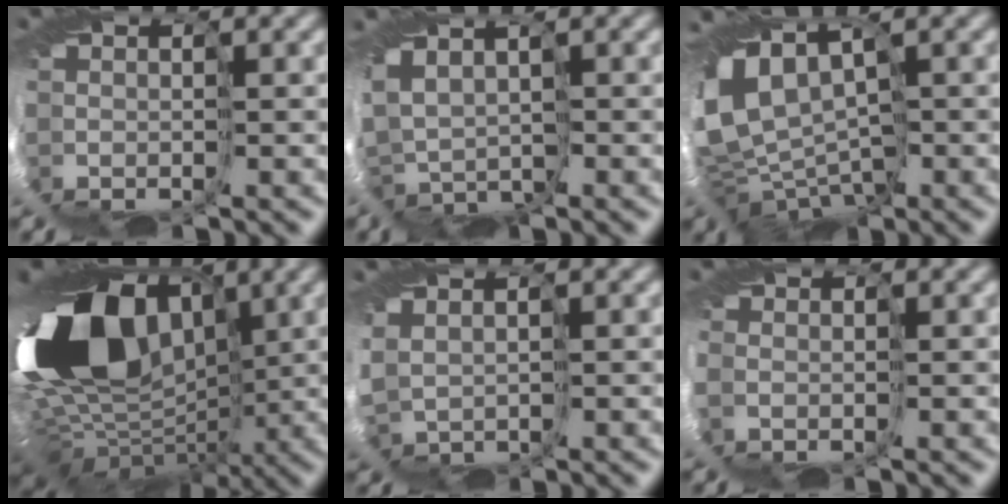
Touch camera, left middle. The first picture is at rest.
{"total": 1.1, "force": [0.8, 0.6, 0.3], "torque": [-0.029, 0.000, -0.005]}
{"total": 4.6, "force": [0.6, 2.7, 3.6], "torque": [-0.098, -0.003, 0.004]}
{"total": 16.6, "force": [2.7, 12.0, 11.1], "torque": [-0.191, -0.004, 0.050]}
{"total": 2.4, "force": [1.2, 1.8, 1.1], "torque": [-0.068, 0.007, 0.036]}
{"total": 2.2, "force": [-0.6, 1.8, 1.2], "torque": [-0.060, 0.002, -0.001]}